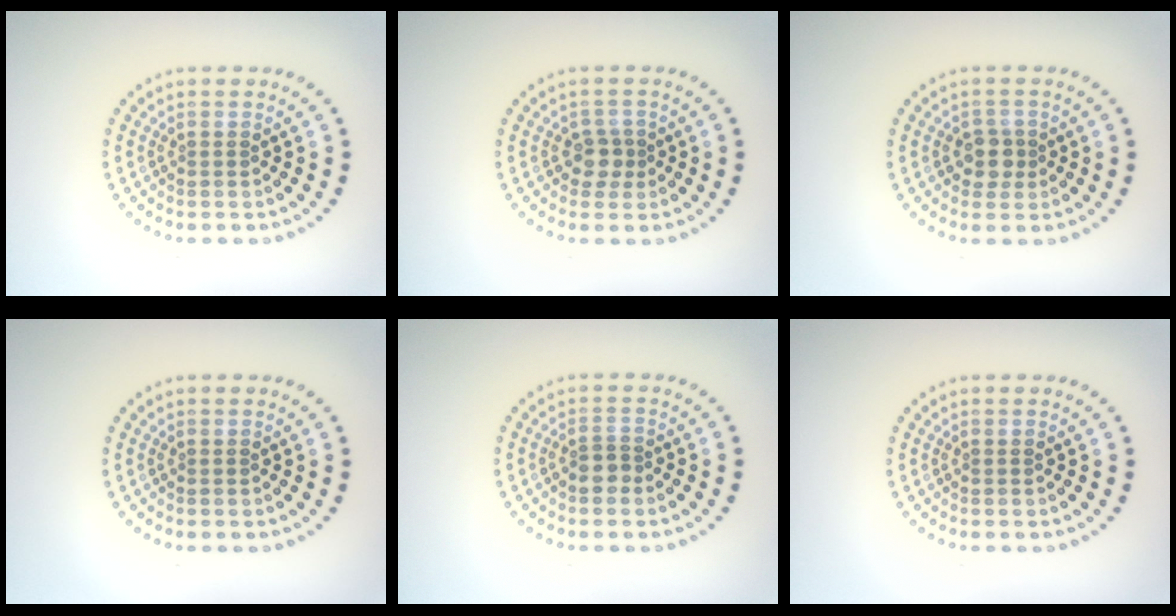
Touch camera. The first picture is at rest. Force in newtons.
{"total": 1.9, "press": 1.6, "slide": 0.9}
{"total": 2.1, "press": 1.9, "slide": 0.8}
{"total": 0.0}
{"total": 1.7, "press": 1.5, "slide": 0.8}
{"total": 0.0}